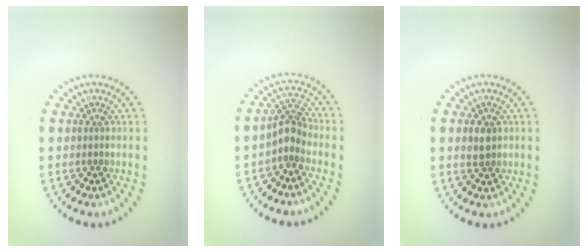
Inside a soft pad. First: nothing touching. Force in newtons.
{"total": 2.3, "press": 1.7, "slide": 1.5}
{"total": 1.8, "press": 1.8, "slide": 0.4}